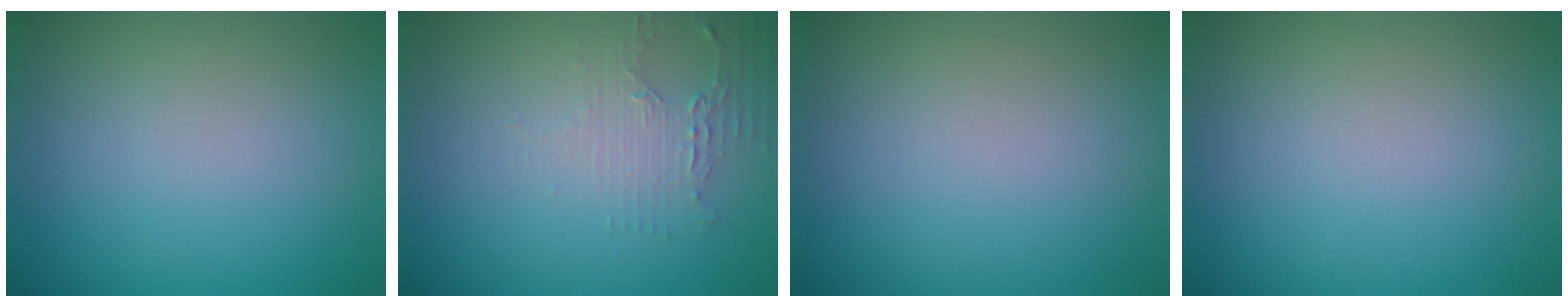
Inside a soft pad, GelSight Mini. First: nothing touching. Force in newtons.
{"total": 1.8, "press": 1.8, "slide": 0.4}
{"total": 0.0}
{"total": 0.0}